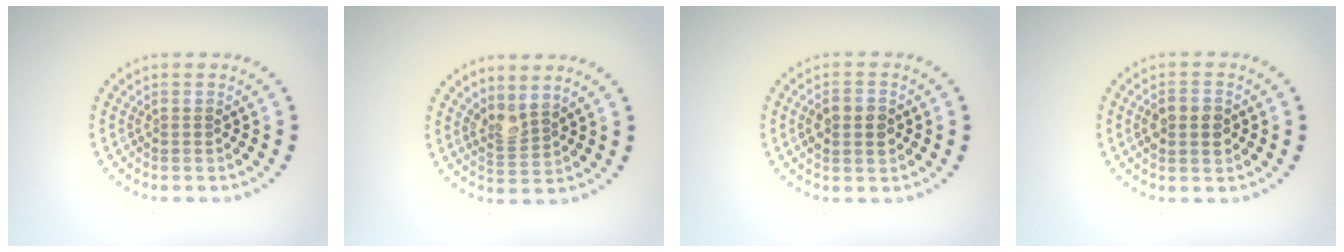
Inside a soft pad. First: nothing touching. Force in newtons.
{"total": 2.1, "press": 1.6, "slide": 1.4}
{"total": 2.9, "press": 2.9, "slide": 0.1}
{"total": 2.9, "press": 2.9, "slide": 0.1}